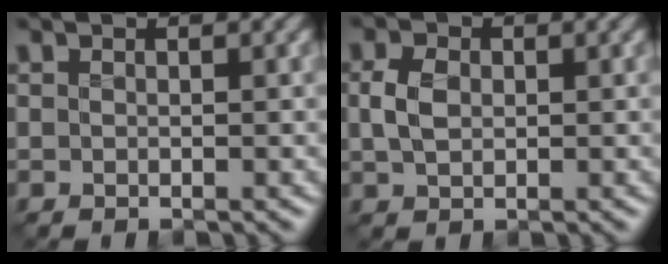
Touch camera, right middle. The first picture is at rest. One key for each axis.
{"total": 2.5, "fx": 0.1, "fy": 1.9, "fz": 1.6, "tx": -0.043, "ty": 0.000, "tz": 0.002}